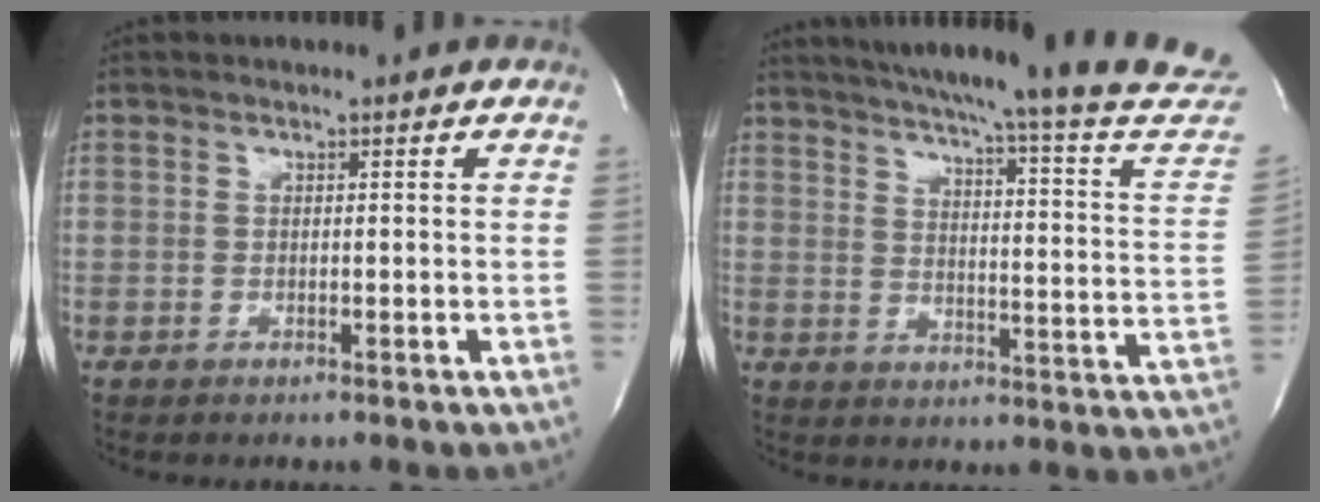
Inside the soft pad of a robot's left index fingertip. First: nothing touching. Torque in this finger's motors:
{"motor_torque": [0.04, -0.06, 0.27, 0.05]}